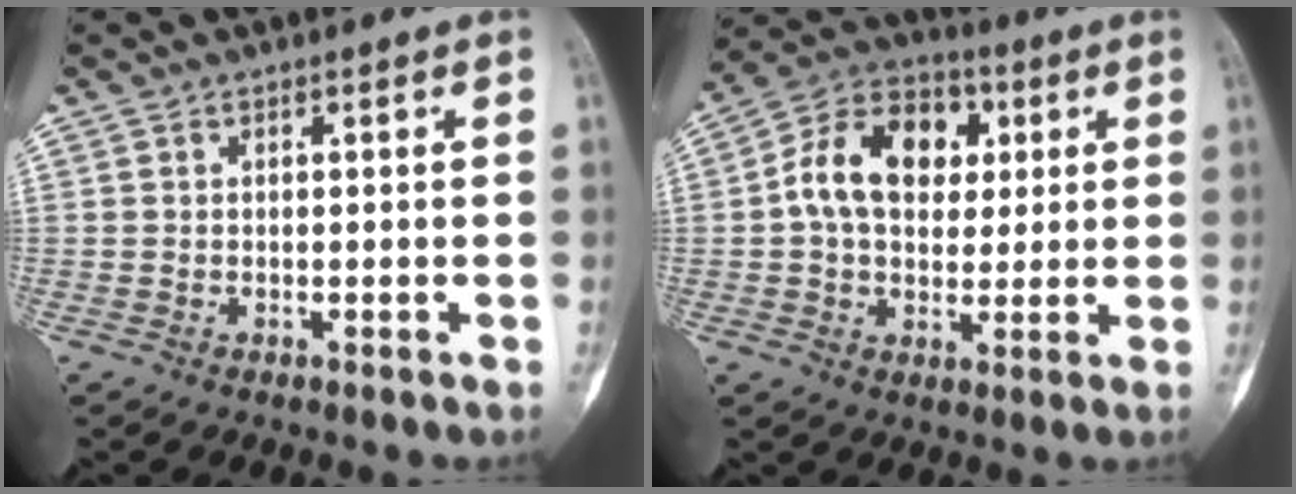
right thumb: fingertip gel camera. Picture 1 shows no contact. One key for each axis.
{"total": 14.9, "fx": 2.7, "fy": 10.6, "fz": 10.1, "tx": -0.140, "ty": 0.018, "tz": 0.034}